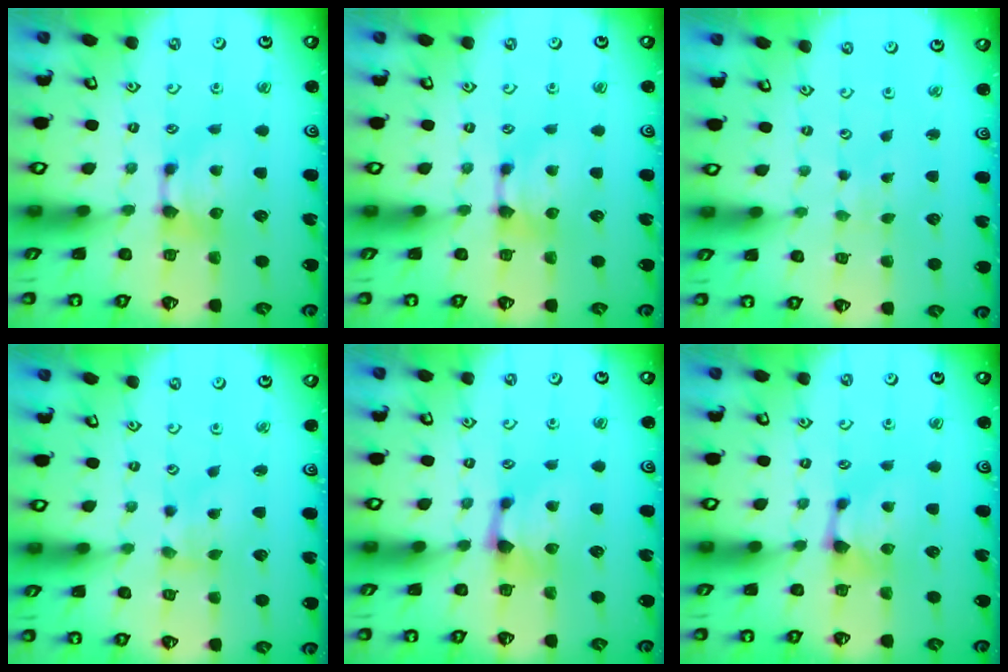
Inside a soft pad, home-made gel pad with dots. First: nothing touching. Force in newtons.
{"total": 0.0}
{"total": 5.1, "press": 5.1, "slide": 0.2}
{"total": 1.8, "press": 1.5, "slide": 1.1}
{"total": 1.0, "press": 0.5, "slide": 0.8}
{"total": 1.0, "press": 0.3, "slide": 0.9}